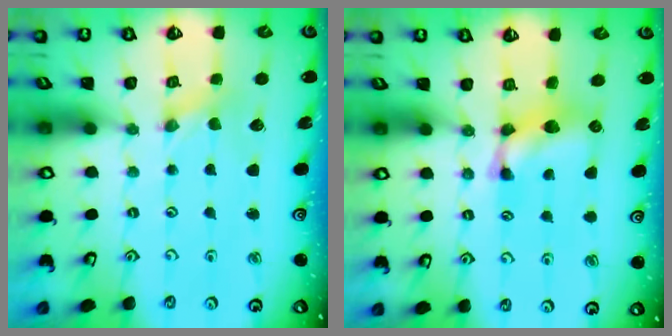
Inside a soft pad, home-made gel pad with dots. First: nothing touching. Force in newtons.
{"total": 10.5, "press": 10.5, "slide": 0.3}